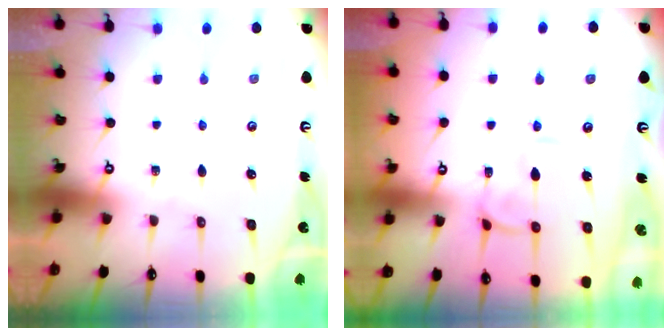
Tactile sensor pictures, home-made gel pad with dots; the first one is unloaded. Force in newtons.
{"total": 0.9, "press": 0.8, "slide": 0.4}